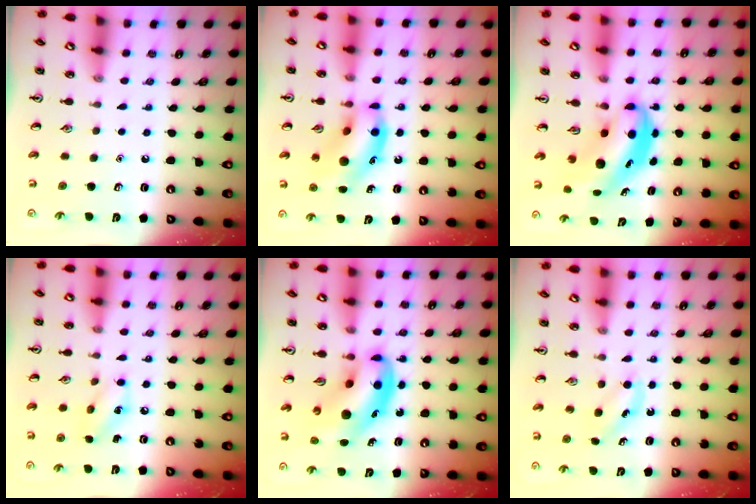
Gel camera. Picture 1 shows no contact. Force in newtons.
{"total": 14.9, "press": 14.5, "slide": 3.2}
{"total": 6.7, "press": 6.5, "slide": 1.6}
{"total": 6.1, "press": 6.0, "slide": 1.1}
{"total": 11.6, "press": 11.2, "slide": 3.2}
{"total": 3.5, "press": 3.2, "slide": 1.2}